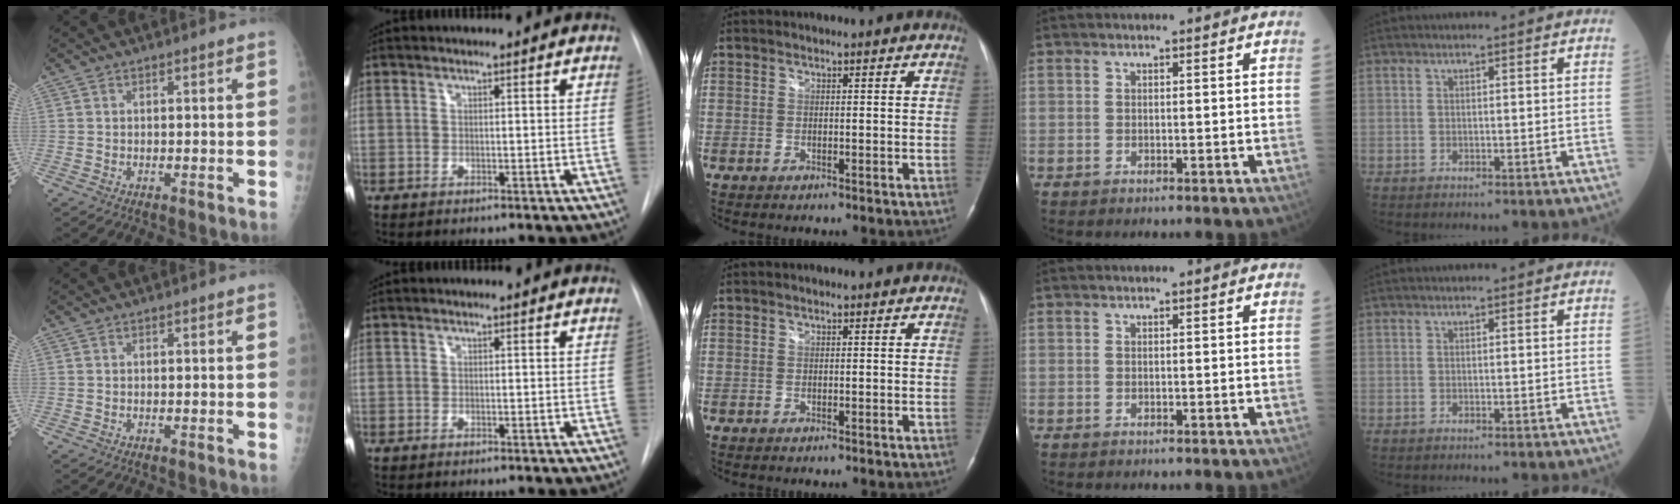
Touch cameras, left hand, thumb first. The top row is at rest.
{}